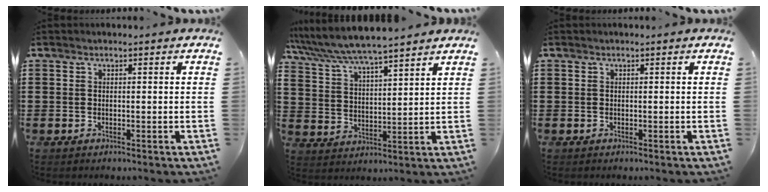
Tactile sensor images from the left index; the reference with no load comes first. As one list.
[{"total": 5.9, "force": [5.6, 0.0, 1.9], "torque": [-0.062, -0.031, 0.095]}, {"total": 0.0}]